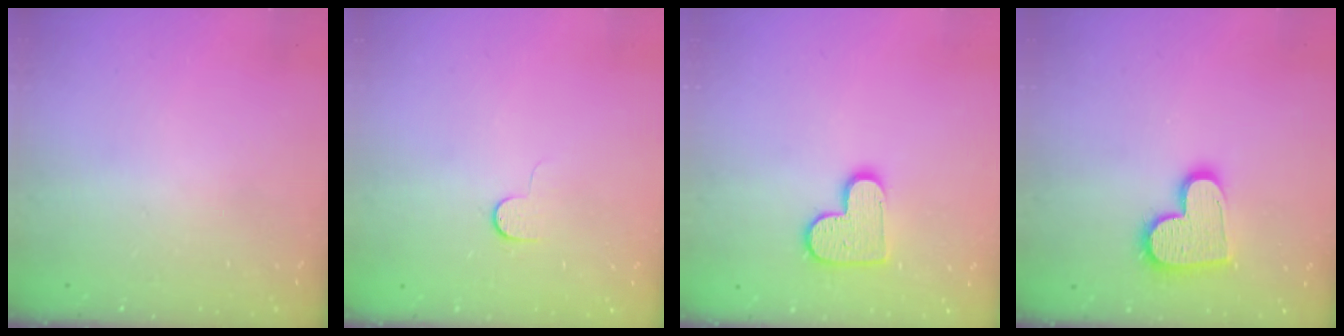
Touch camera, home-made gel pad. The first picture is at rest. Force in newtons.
{"total": 5.0, "press": 5.0, "slide": 0.5}
{"total": 11.5, "press": 11.4, "slide": 0.6}
{"total": 14.0, "press": 13.9, "slide": 0.8}